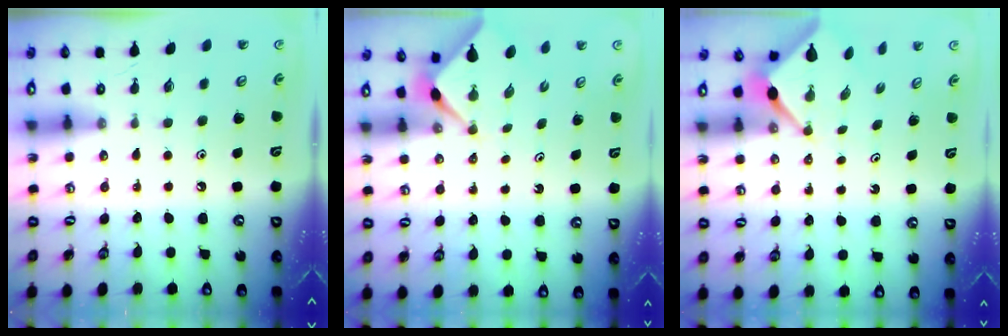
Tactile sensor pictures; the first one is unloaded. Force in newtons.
{"total": 2.4, "press": 2.4, "slide": 0.3}
{"total": 3.0, "press": 3.0, "slide": 0.2}